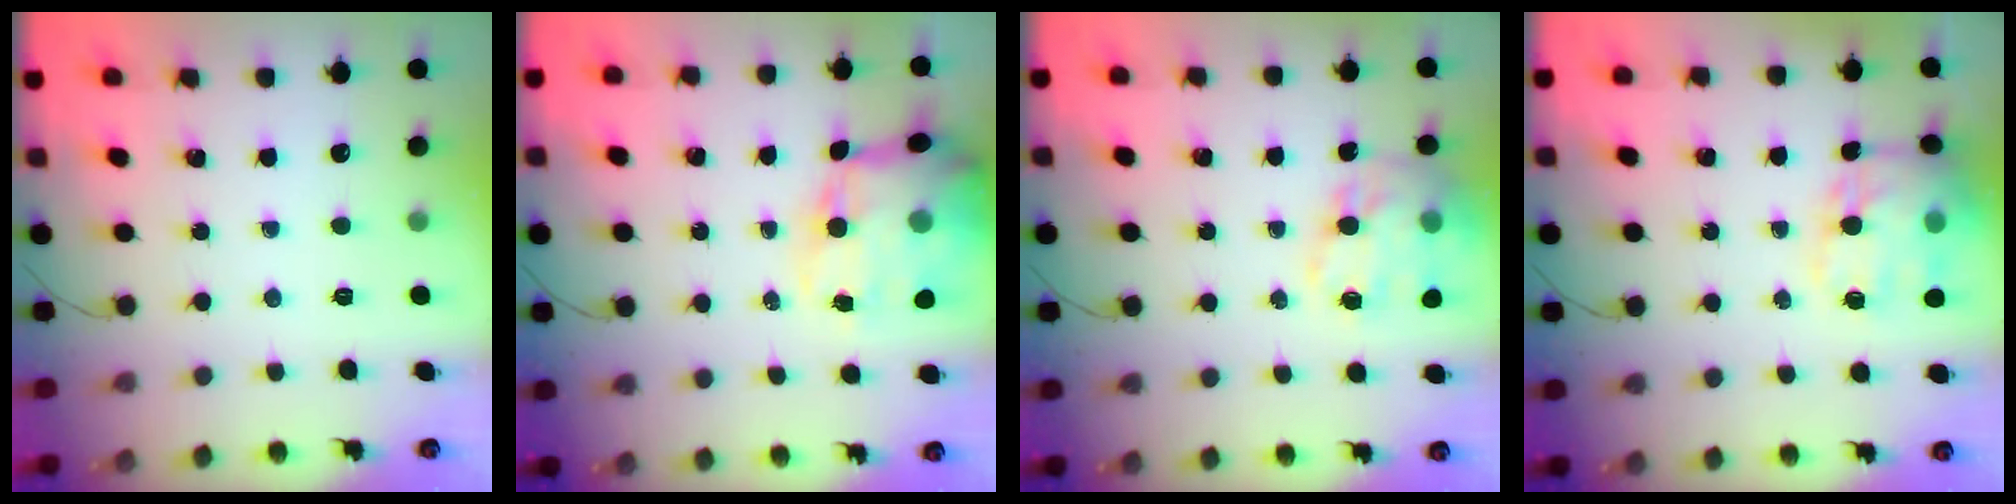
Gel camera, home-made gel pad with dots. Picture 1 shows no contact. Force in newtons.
{"total": 17.7, "press": 17.2, "slide": 4.2}
{"total": 18.8, "press": 18.5, "slide": 3.6}
{"total": 17.7, "press": 17.4, "slide": 3.3}